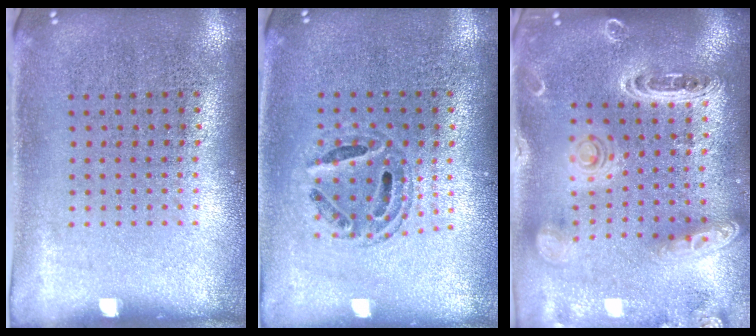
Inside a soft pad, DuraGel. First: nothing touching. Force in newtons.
{"total": 0.8, "press": 0.7, "slide": 0.2}
{"total": 2.2, "press": 2.1, "slide": 0.7}